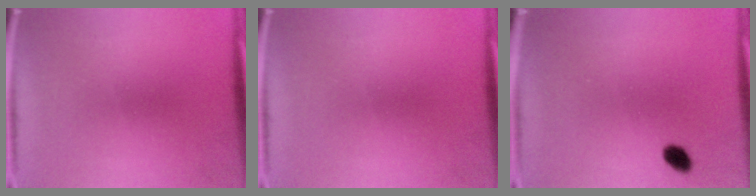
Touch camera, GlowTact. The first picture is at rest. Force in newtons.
{"total": 0.0}
{"total": 2.4}